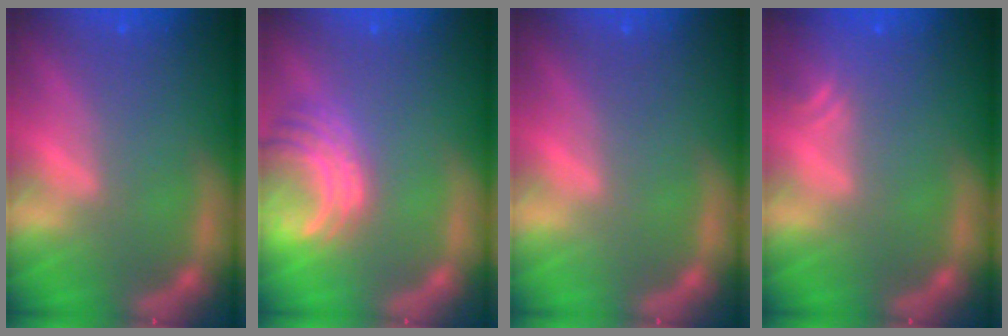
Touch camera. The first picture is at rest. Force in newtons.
{"total": 6.0}
{"total": 0.0}
{"total": 2.4}